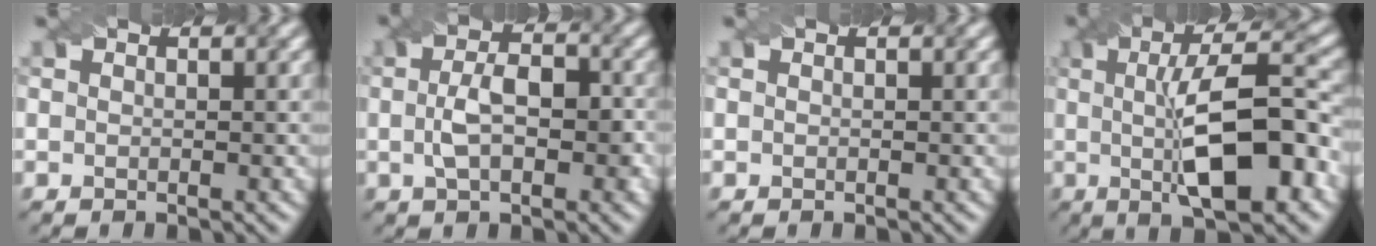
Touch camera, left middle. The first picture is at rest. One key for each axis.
{"total": 5.2, "fx": -0.4, "fy": 2.7, "fz": 4.5, "tx": -0.081, "ty": 0.000, "tz": -0.008}
{"total": 0.0}
{"total": 10.6, "fx": -0.8, "fy": 3.0, "fz": 10.2, "tx": -0.150, "ty": 0.007, "tz": -0.013}